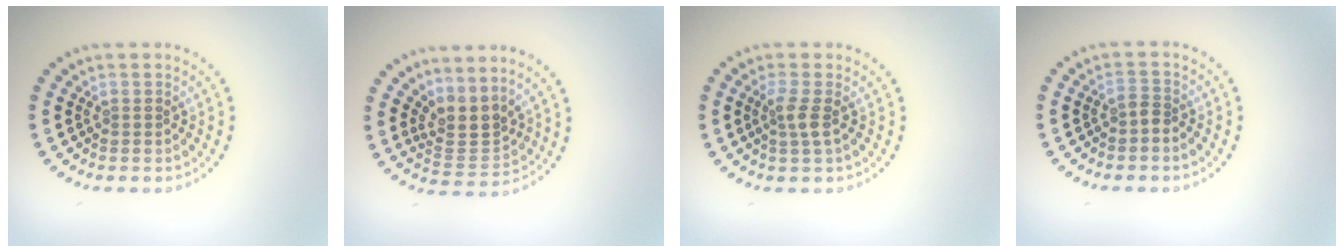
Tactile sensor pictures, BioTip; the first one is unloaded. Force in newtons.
{"total": 3.0, "press": 2.1, "slide": 2.1}
{"total": 1.8, "press": 1.5, "slide": 1.0}
{"total": 1.0, "press": 0.6, "slide": 0.7}